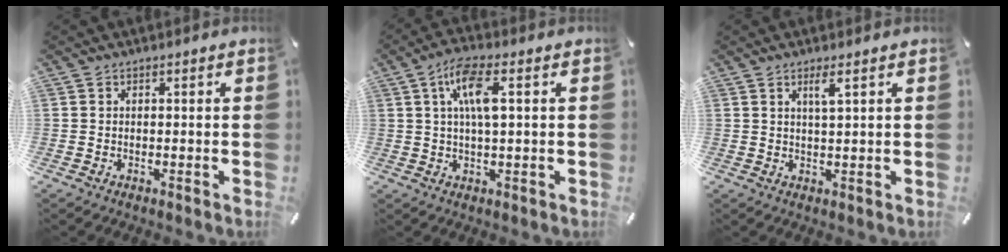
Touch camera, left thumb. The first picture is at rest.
{"total": 8.4, "force": [2.2, 2.6, 7.7], "torque": [-0.145, 0.004, 0.034]}
{"total": 2.9, "force": [1.6, 0.1, 2.3], "torque": [-0.050, -0.001, 0.026]}